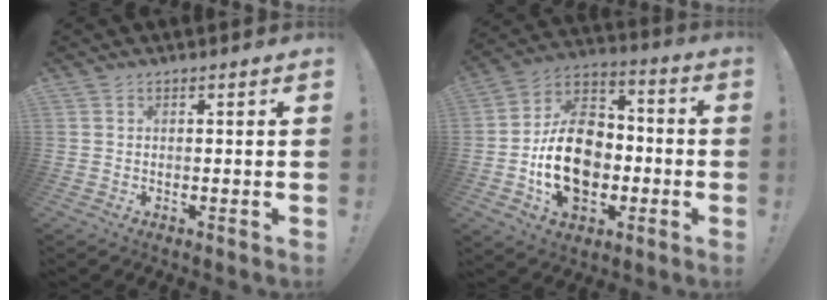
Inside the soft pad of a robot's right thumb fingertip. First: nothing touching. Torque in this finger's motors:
{"motor_torque": [0.48, 0.66, 1.67, -0.39, 0.18]}